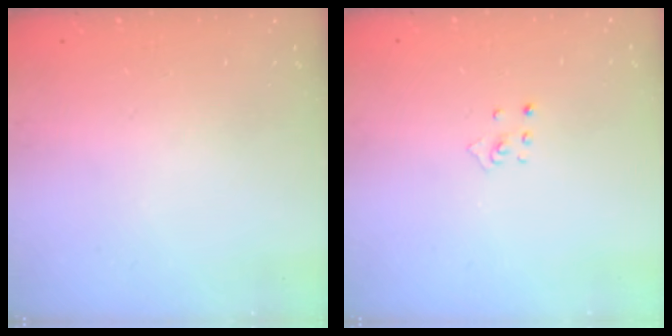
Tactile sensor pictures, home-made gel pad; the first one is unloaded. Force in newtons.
{"total": 2.9, "press": 2.9, "slide": 0.3}